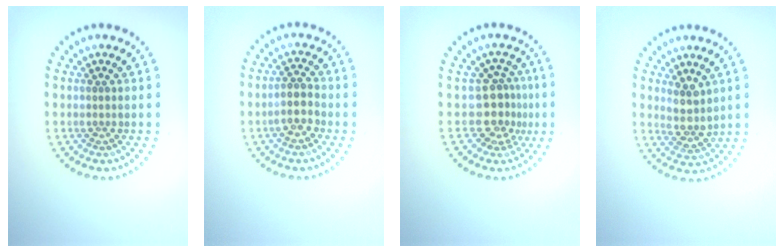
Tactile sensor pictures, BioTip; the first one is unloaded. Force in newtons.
{"total": 2.4, "press": 2.2, "slide": 1.0}
{"total": 3.2, "press": 2.4, "slide": 2.1}
{"total": 2.9, "press": 2.4, "slide": 1.6}